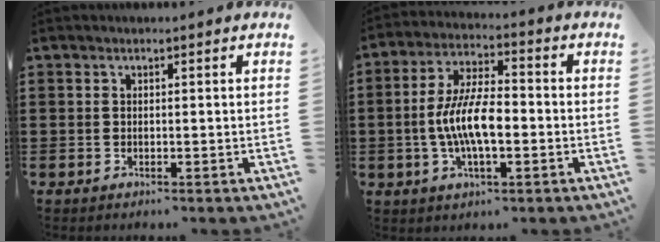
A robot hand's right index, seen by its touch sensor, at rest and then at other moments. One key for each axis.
{"total": 9.2, "fx": -1.5, "fy": 3.4, "fz": 8.4, "tx": -0.184, "ty": -0.003, "tz": -0.034}